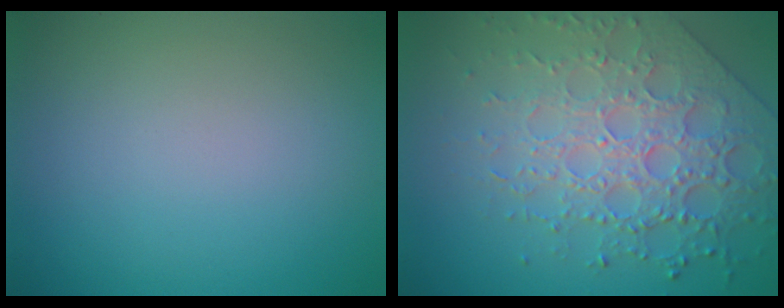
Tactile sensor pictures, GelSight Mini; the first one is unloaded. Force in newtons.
{"total": 7.0, "press": 5.5, "slide": 4.3}